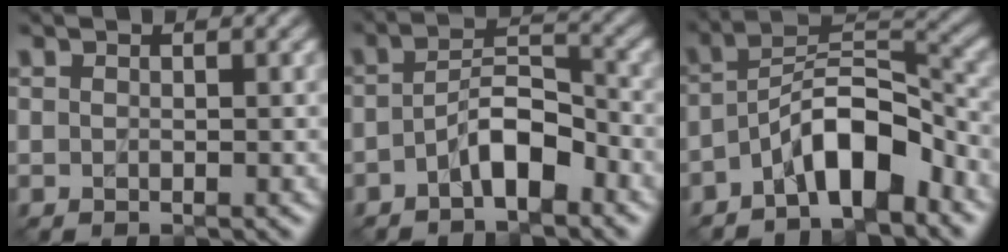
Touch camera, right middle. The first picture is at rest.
{"total": 4.2, "force": [-2.1, 1.7, 3.2], "torque": [-0.056, 0.012, -0.040]}
{"total": 6.8, "force": [-4.0, 2.5, 4.9], "torque": [-0.073, 0.012, -0.080]}